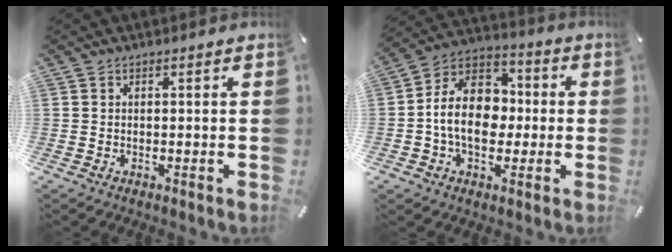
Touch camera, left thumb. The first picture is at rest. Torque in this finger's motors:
{"motor_torque": [0.48, 1.17, 0.42, 0.09, 0.37]}